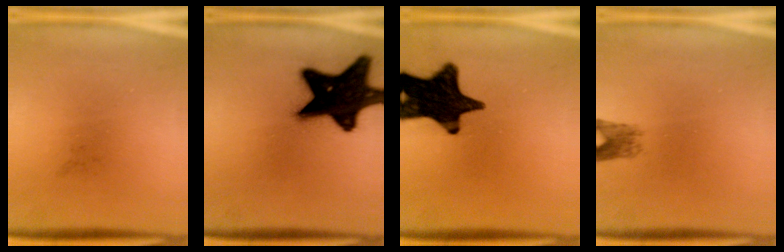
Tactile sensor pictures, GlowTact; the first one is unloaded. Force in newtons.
{"total": 19.8}
{"total": 17.9}
{"total": 2.2}